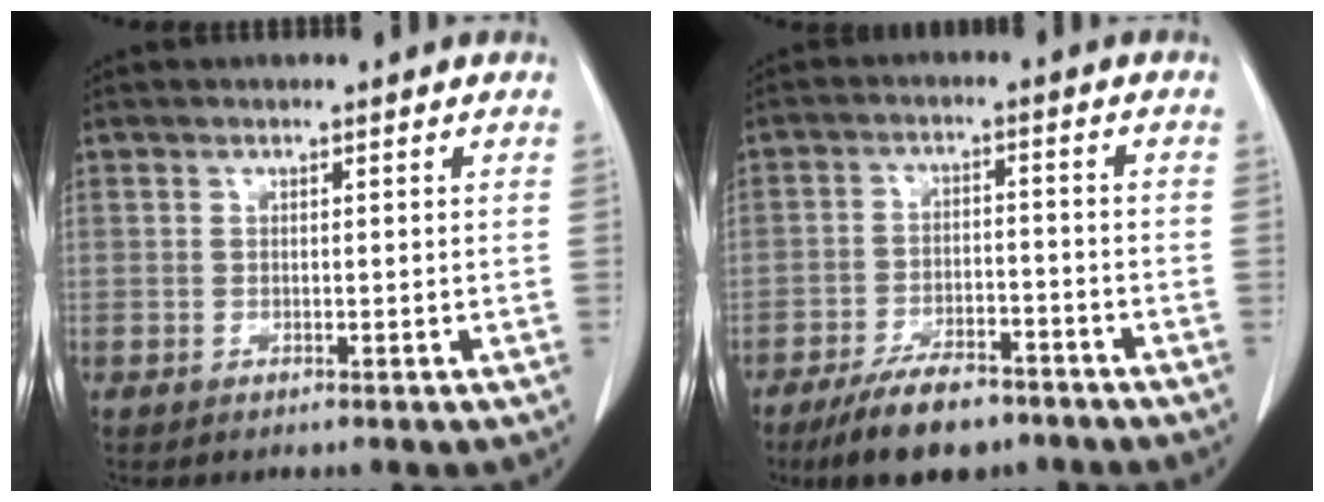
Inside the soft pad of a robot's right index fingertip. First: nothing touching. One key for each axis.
{"total": 9.5, "fx": -7.2, "fy": 3.5, "fz": 5.2, "tx": -0.088, "ty": -0.009, "tz": -0.124}